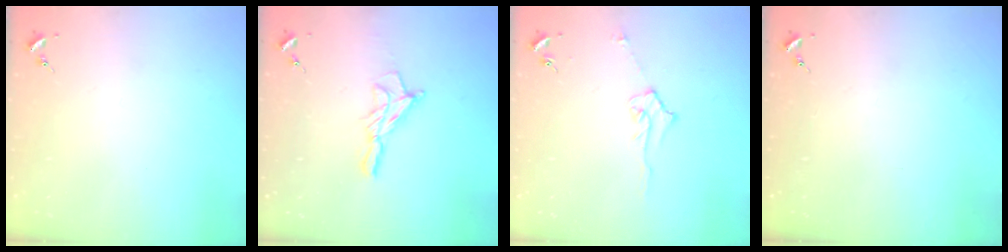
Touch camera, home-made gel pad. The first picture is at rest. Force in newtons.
{"total": 8.7, "press": 8.7, "slide": 0.5}
{"total": 5.1, "press": 5.0, "slide": 0.6}
{"total": 0.0}